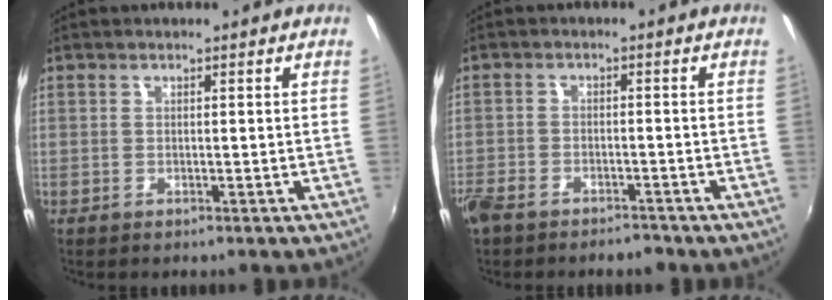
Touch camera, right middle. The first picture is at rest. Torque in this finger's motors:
{"motor_torque": [1.08, -1.06, 0.66, 0.21]}